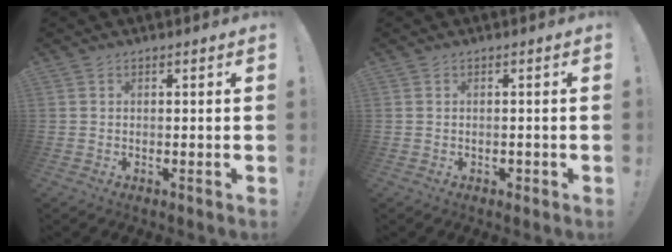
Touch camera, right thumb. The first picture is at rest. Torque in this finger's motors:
{"motor_torque": [0.07, -0.28, -0.14, 0.06, -0.03]}